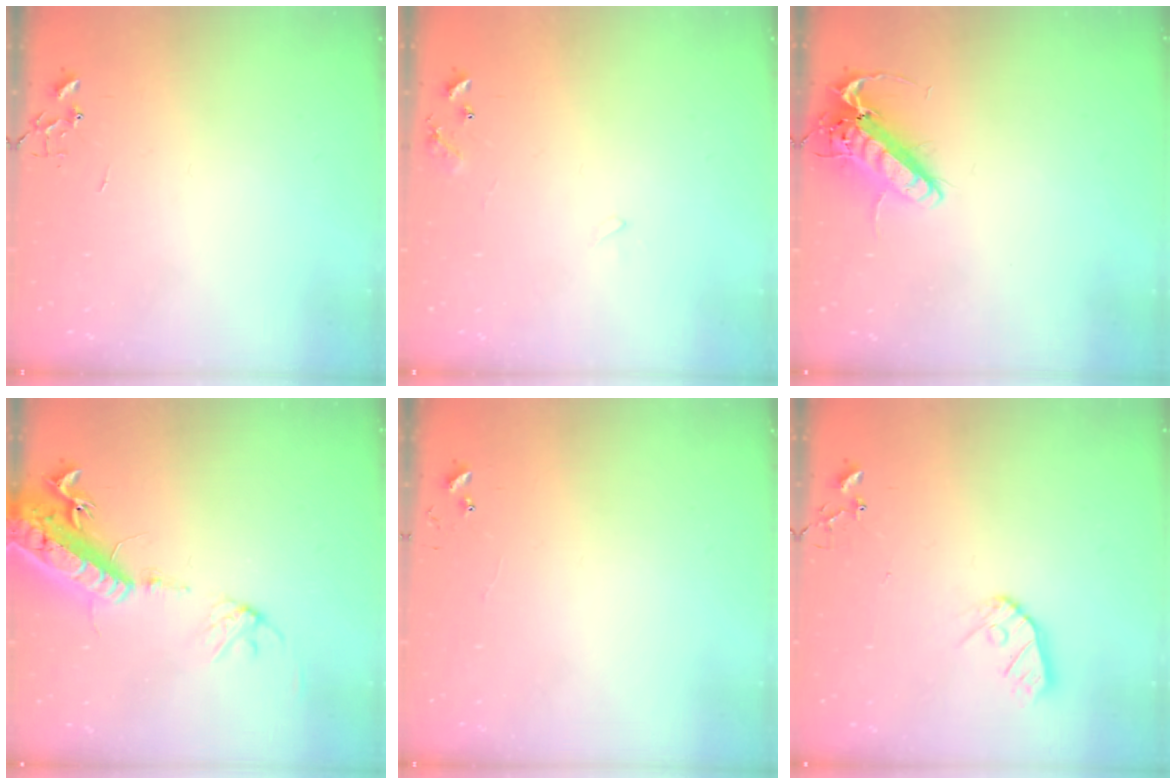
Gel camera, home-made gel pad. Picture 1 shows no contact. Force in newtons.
{"total": 6.1, "press": 6.1, "slide": 0.5}
{"total": 13.5, "press": 13.2, "slide": 2.7}
{"total": 18.2, "press": 17.7, "slide": 4.2}
{"total": 4.7, "press": 4.7, "slide": 0.5}
{"total": 9.0, "press": 8.9, "slide": 0.8}